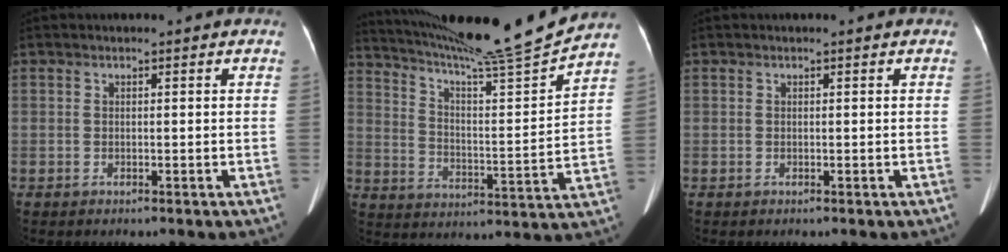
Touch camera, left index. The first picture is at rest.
{"total": 18.7, "force": [17.1, -2.6, 7.2], "torque": [-0.125, -0.044, 0.259]}
{"total": 0.0}